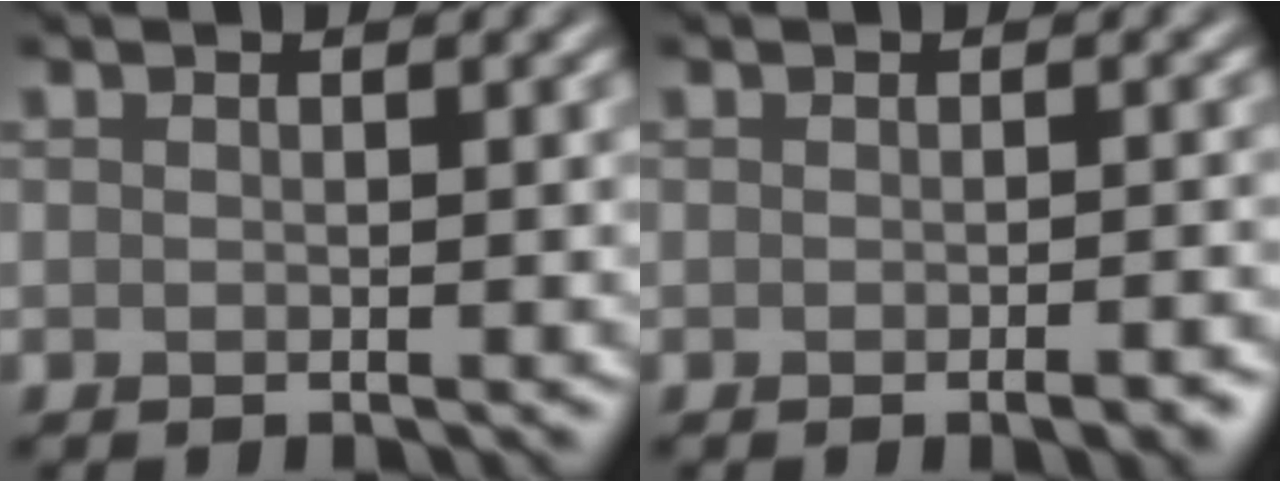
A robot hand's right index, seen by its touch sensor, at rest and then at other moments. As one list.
[{"total": 2.1, "force": [-1.0, 0.5, 1.7], "torque": [-0.019, -0.001, -0.013]}]